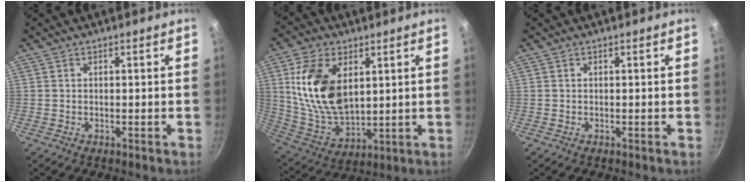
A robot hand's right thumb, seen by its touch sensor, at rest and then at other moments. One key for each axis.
{"total": 17.0, "fx": 4.5, "fy": 10.1, "fz": 12.8, "tx": -0.227, "ty": -0.029, "tz": 0.100}
{"total": 0.0}